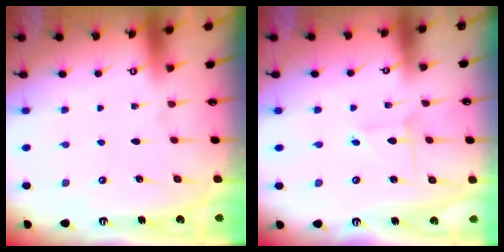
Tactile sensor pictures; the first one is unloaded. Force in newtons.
{"total": 2.2, "press": 2.2, "slide": 0.1}